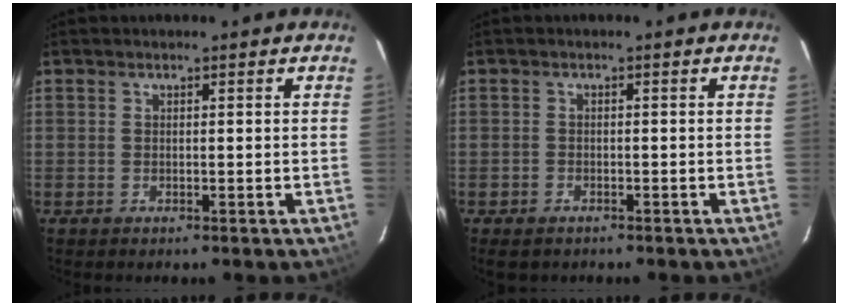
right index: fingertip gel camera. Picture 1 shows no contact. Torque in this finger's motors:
{"motor_torque": [0.35, -0.38, -0.07, -0.03]}